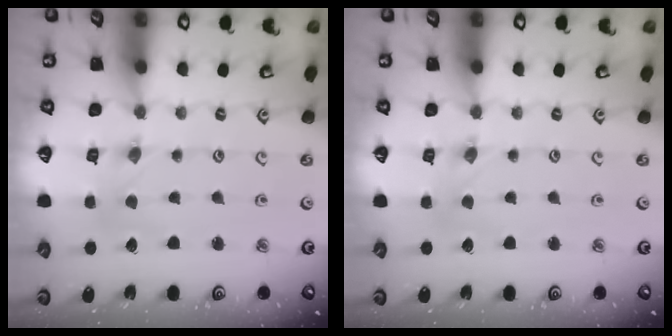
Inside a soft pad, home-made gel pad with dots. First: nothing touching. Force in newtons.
{"total": 0.0}